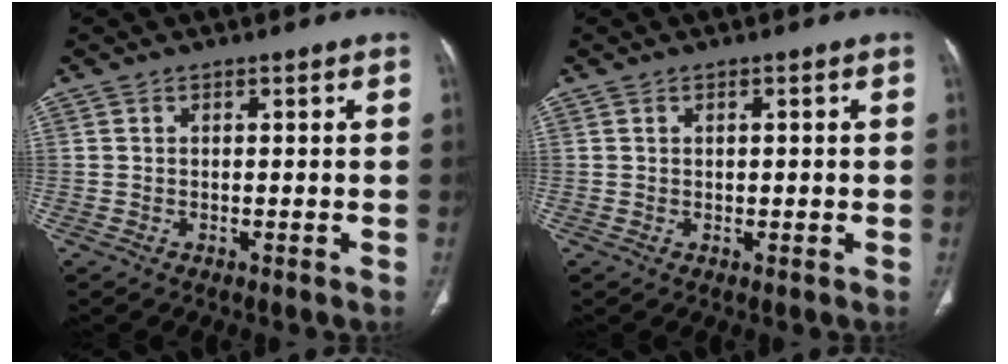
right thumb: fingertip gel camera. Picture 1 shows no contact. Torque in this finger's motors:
{"motor_torque": [-0.41, 0.12, 0.15, 0.17, 0.04]}